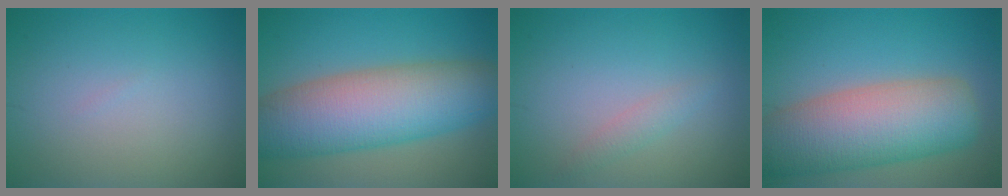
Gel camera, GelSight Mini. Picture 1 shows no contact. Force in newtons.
{"total": 11.0, "press": 11.0, "slide": 0.4}
{"total": 1.2, "press": 1.2, "slide": 0.0}
{"total": 10.5, "press": 10.5, "slide": 0.8}